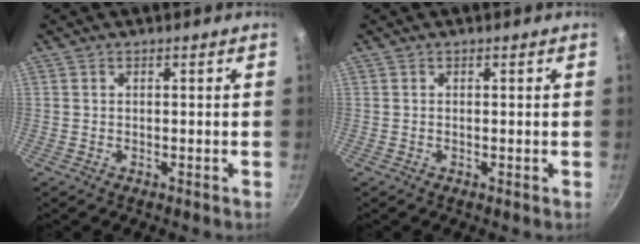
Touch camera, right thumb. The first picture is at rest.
{"total": 0.0}